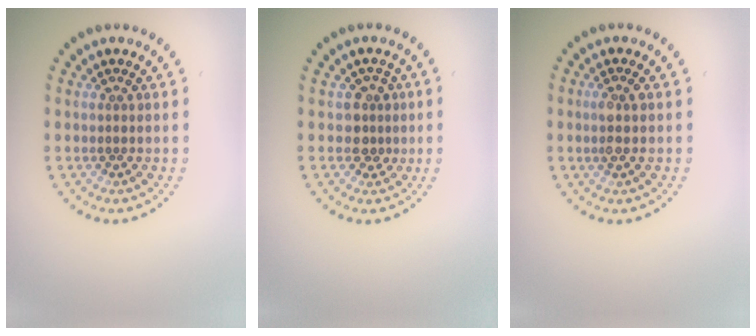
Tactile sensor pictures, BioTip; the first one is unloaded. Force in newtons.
{"total": 2.0, "press": 1.7, "slide": 1.2}
{"total": 1.7, "press": 1.6, "slide": 0.7}